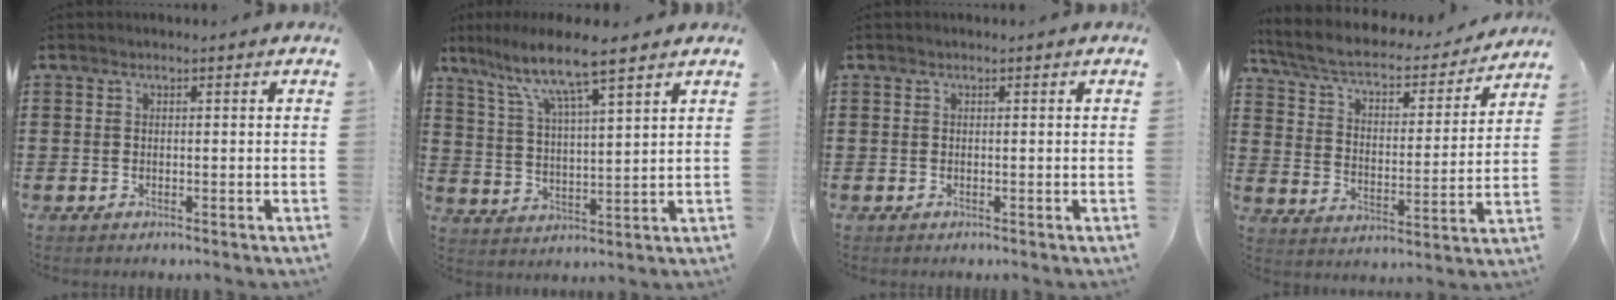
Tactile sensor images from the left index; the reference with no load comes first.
{"total": 8.6, "force": [6.8, 0.4, 5.4], "torque": [-0.126, -0.031, 0.114]}
{"total": 0.0}
{"total": 5.8, "force": [4.7, 1.4, 3.0], "torque": [-0.080, -0.035, 0.077]}